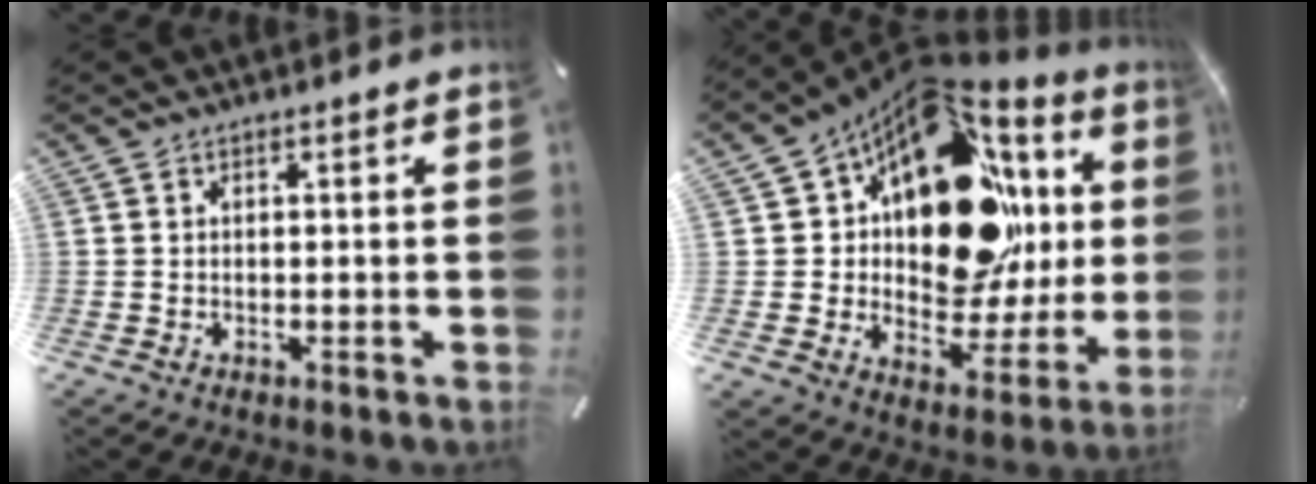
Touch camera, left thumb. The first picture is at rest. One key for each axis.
{"total": 21.1, "fx": 6.7, "fy": 12.6, "fz": 15.5, "tx": -0.233, "ty": -0.066, "tz": 0.111}